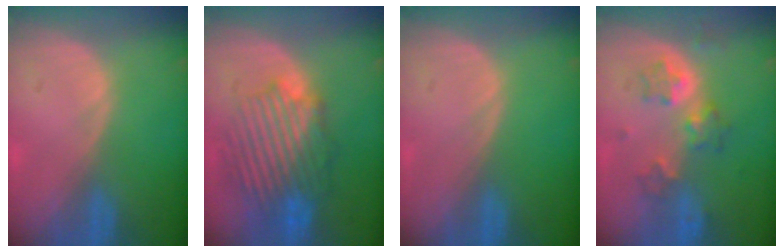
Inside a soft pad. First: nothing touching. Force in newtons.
{"total": 9.6, "press": 9.4, "slide": 2.2}
{"total": 0.0}
{"total": 5.8, "press": 5.4, "slide": 2.0}